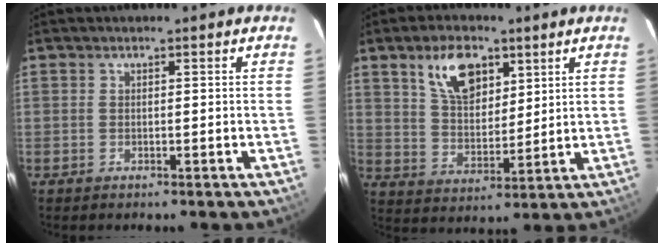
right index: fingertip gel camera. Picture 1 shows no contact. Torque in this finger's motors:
{"motor_torque": [1.03, 0.92, 0.23, 0.07]}